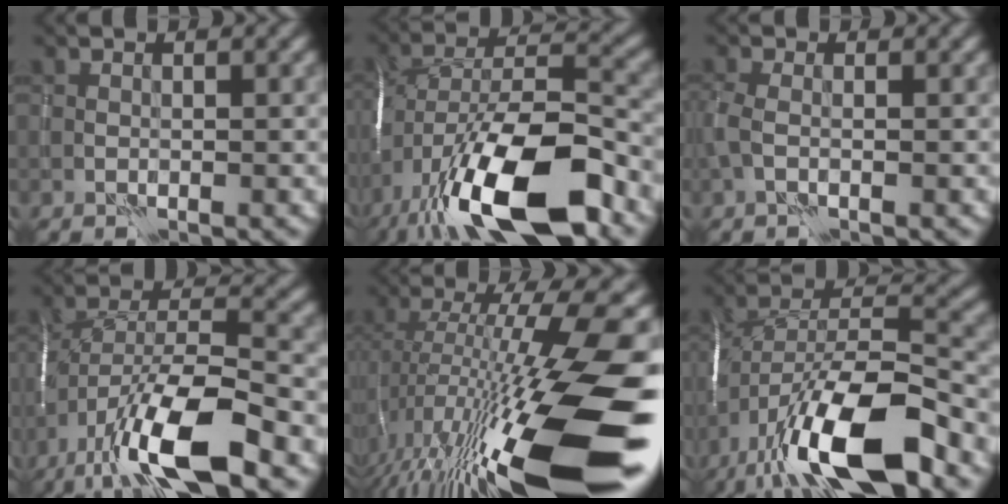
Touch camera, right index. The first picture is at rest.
{"total": 16.4, "force": [-9.3, 5.9, 12.2], "torque": [-0.231, -0.008, -0.164]}
{"total": 1.9, "force": [-0.3, 0.9, 1.6], "torque": [-0.045, -0.002, -0.009]}
{"total": 12.1, "force": [-7.1, 3.6, 9.2], "torque": [-0.175, -0.003, -0.129]}
{"total": 16.6, "force": [-4.5, 3.5, 15.6], "torque": [-0.267, 0.002, -0.072]}
{"total": 14.0, "force": [-7.9, 4.6, 10.6], "torque": [-0.194, 0.000, -0.138]}